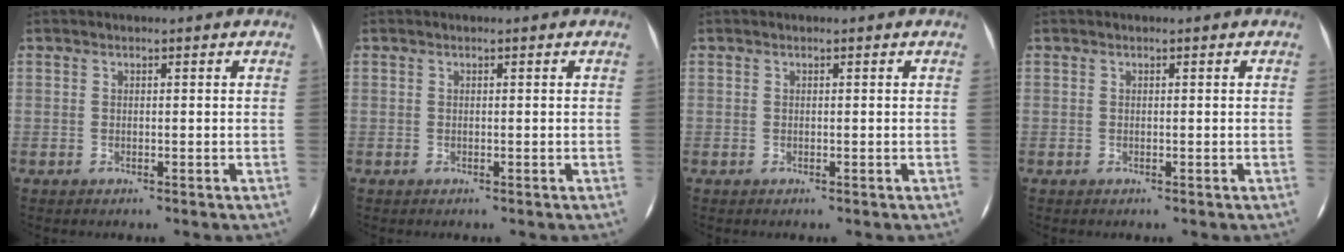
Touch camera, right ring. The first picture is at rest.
{"total": 0.0}
{"total": 0.0}
{"total": 0.0}